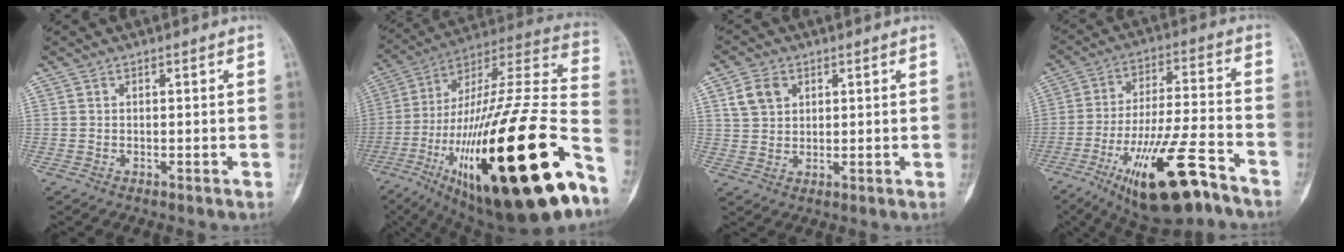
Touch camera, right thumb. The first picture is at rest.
{"total": 42.7, "force": [-15.9, 11.2, 38.1], "torque": [-0.593, 0.032, -0.255]}
{"total": 5.3, "force": [2.2, 3.9, 2.7], "torque": [-0.037, -0.003, 0.046]}
{"total": 19.4, "force": [-11.0, 5.2, 15.0], "torque": [-0.276, 0.049, -0.184]}